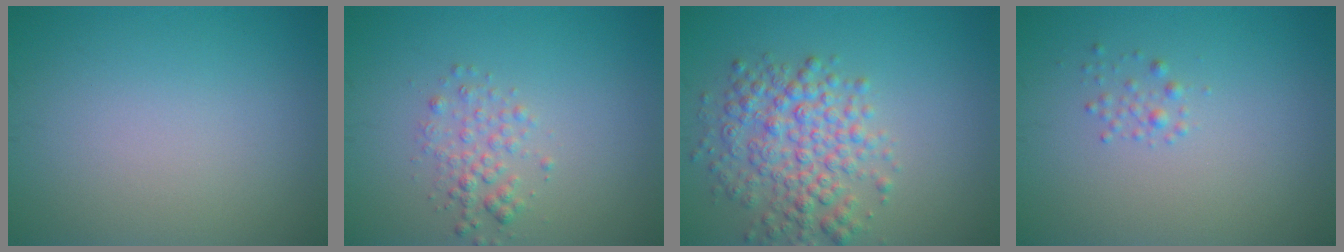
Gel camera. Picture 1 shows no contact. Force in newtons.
{"total": 2.0, "press": 2.0, "slide": 0.1}
{"total": 5.1, "press": 5.1, "slide": 0.1}
{"total": 0.9, "press": 0.9, "slide": 0.1}